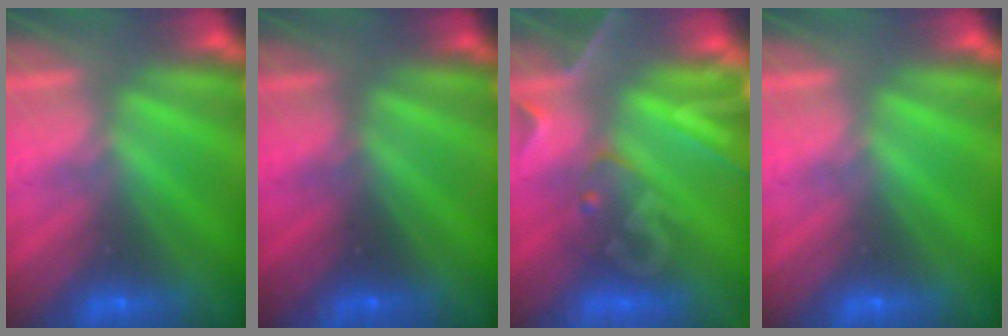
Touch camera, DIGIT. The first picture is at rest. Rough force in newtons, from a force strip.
{"total": 2.3}
{"total": 7.3}
{"total": 0.0}